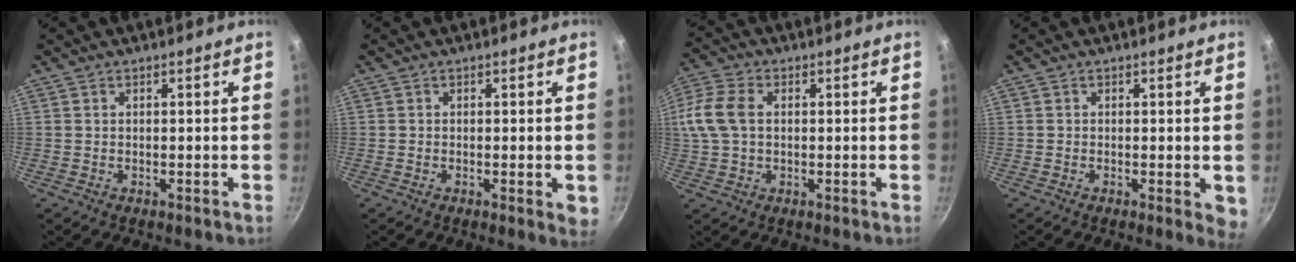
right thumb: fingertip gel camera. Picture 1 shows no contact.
{"total": 2.8, "force": [-0.5, 0.8, 2.6], "torque": [-0.033, -0.008, -0.008]}
{"total": 12.7, "force": [1.6, 8.9, 8.9], "torque": [-0.206, 0.025, 0.023]}
{"total": 3.0, "force": [-0.4, 1.2, 2.8], "torque": [-0.033, -0.009, -0.007]}